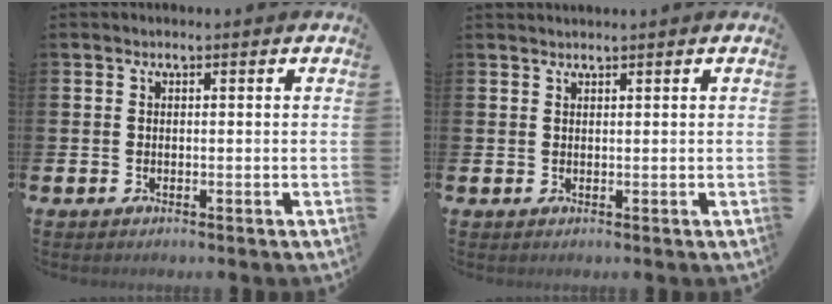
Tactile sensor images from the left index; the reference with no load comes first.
{"total": 0.8, "force": [0.8, -0.2, 0.0], "torque": [0.004, -0.003, 0.015]}